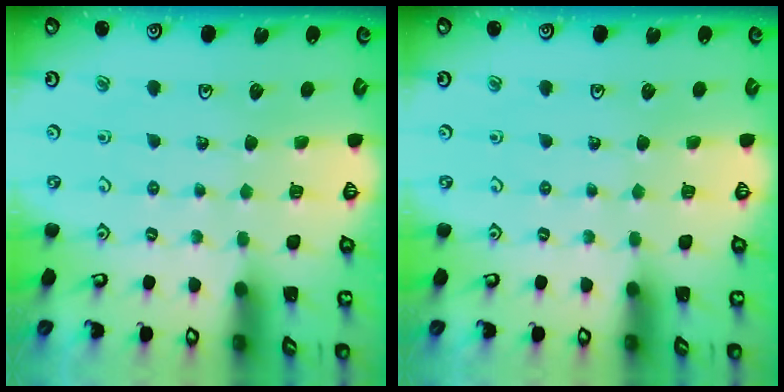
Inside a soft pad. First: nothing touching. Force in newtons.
{"total": 0.0}